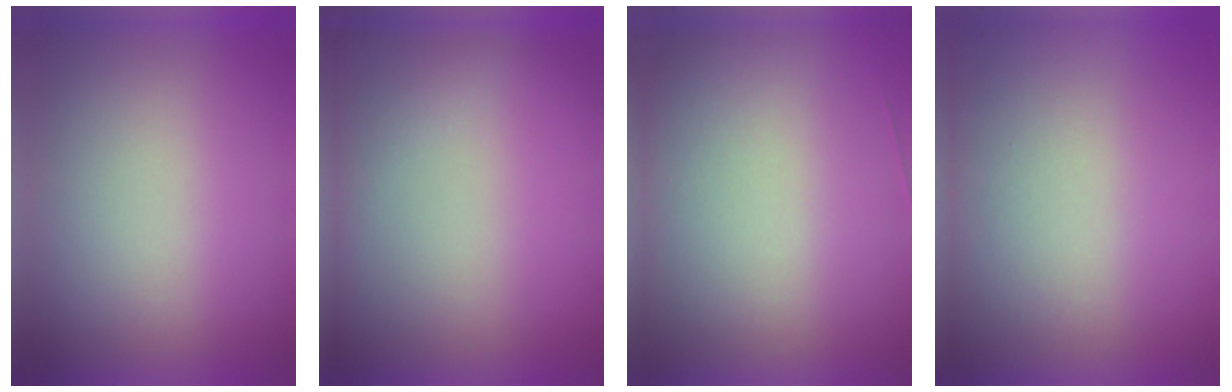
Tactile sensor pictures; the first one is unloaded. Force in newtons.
{"total": 5.9}
{"total": 1.7}
{"total": 8.5}